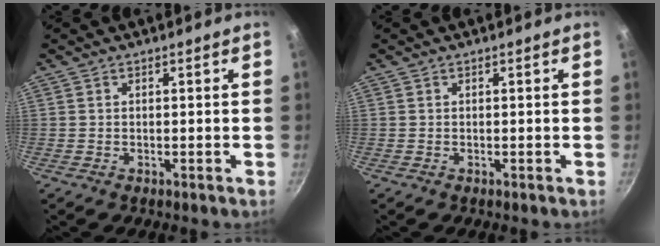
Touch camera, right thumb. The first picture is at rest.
{"total": 0.0}